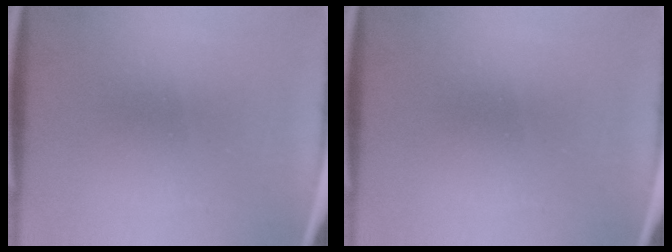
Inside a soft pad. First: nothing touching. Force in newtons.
{"total": 0.0}